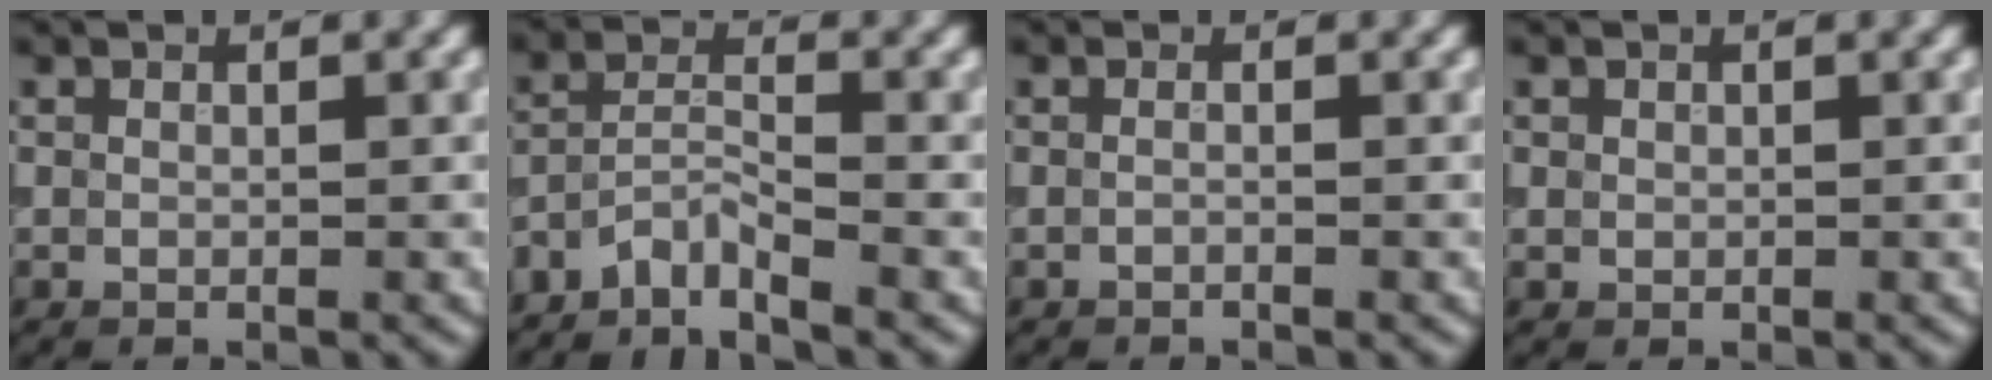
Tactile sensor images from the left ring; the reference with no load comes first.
{"total": 3.4, "force": [-3.0, 0.5, 1.5], "torque": [-0.027, 0.002, -0.069]}
{"total": 0.6, "force": [-0.2, 0.2, 0.5], "torque": [-0.011, -0.008, -0.012]}
{"total": 0.5, "force": [0.1, 0.5, 0.1], "torque": [0.004, -0.002, 0.003]}